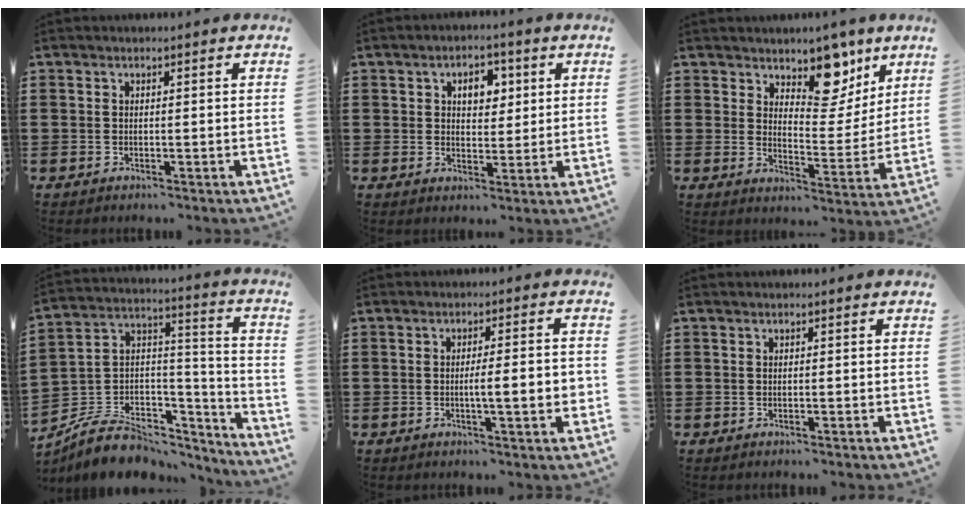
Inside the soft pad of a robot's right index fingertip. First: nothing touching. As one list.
[{"total": 4.4, "force": [1.4, 3.0, 2.9], "torque": [-0.044, 0.006, 0.016]}, {"total": 10.2, "force": [7.5, 4.9, 5.0], "torque": [-0.080, -0.035, 0.131]}, {"total": 8.0, "force": [-4.9, 5.5, 3.0], "torque": [-0.068, 0.009, -0.085]}, {"total": 5.0, "force": [-0.7, 0.3, 4.9], "torque": [-0.084, -0.005, -0.016]}, {"total": 0.0}]